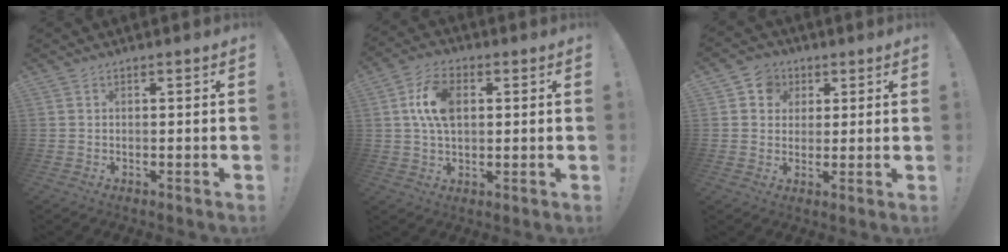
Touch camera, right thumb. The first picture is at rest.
{"total": 11.2, "force": [2.3, 6.9, 8.6], "torque": [-0.172, 0.008, 0.042]}
{"total": 6.3, "force": [1.7, 5.9, 1.5], "torque": [-0.013, -0.009, 0.032]}